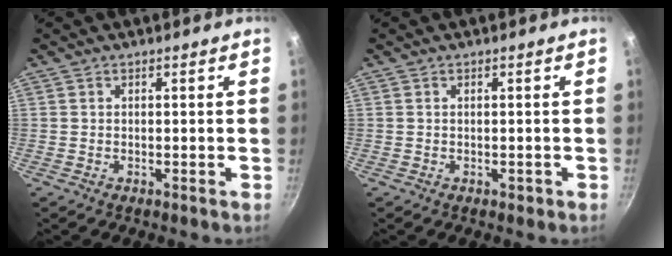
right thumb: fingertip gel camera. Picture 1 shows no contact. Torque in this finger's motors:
{"motor_torque": [-0.14, 0.19, -0.21, 0.04, 0.05]}